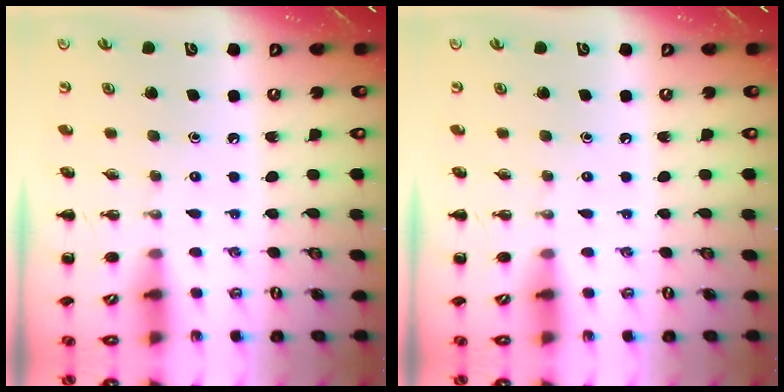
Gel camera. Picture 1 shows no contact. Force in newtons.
{"total": 0.0}